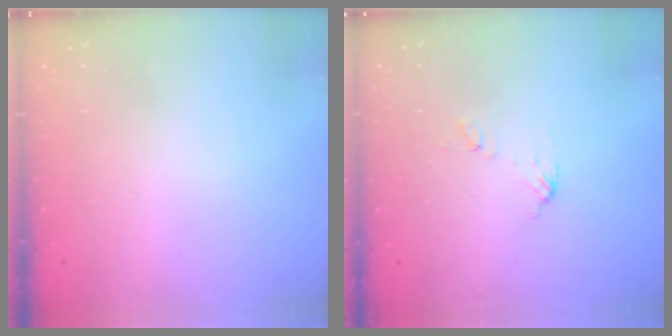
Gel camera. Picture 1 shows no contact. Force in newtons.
{"total": 5.7, "press": 5.7, "slide": 0.5}